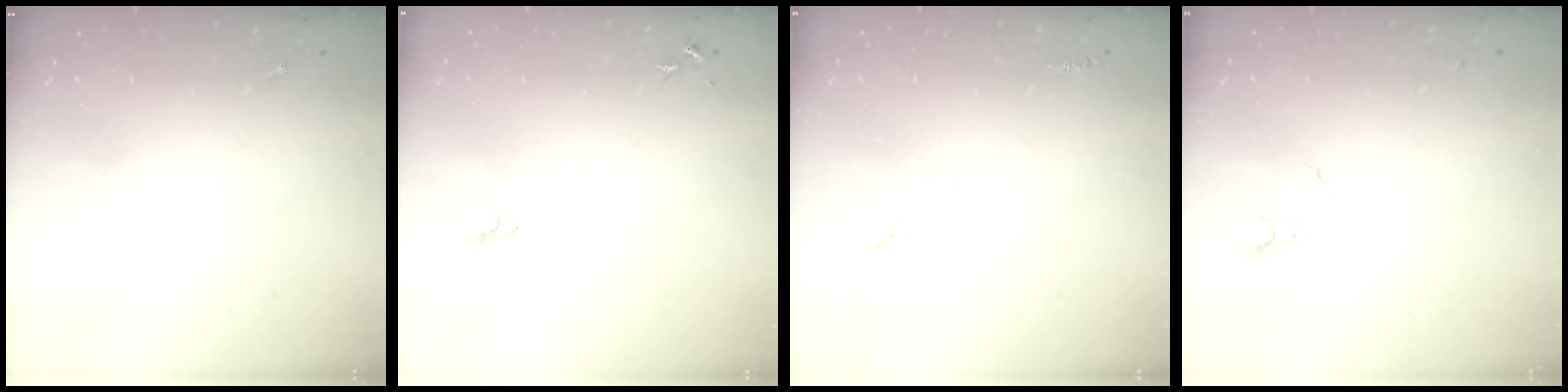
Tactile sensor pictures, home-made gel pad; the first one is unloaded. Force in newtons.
{"total": 2.5, "press": 2.5, "slide": 0.1}
{"total": 5.0, "press": 5.0, "slide": 0.6}
{"total": 2.0, "press": 2.0, "slide": 0.1}